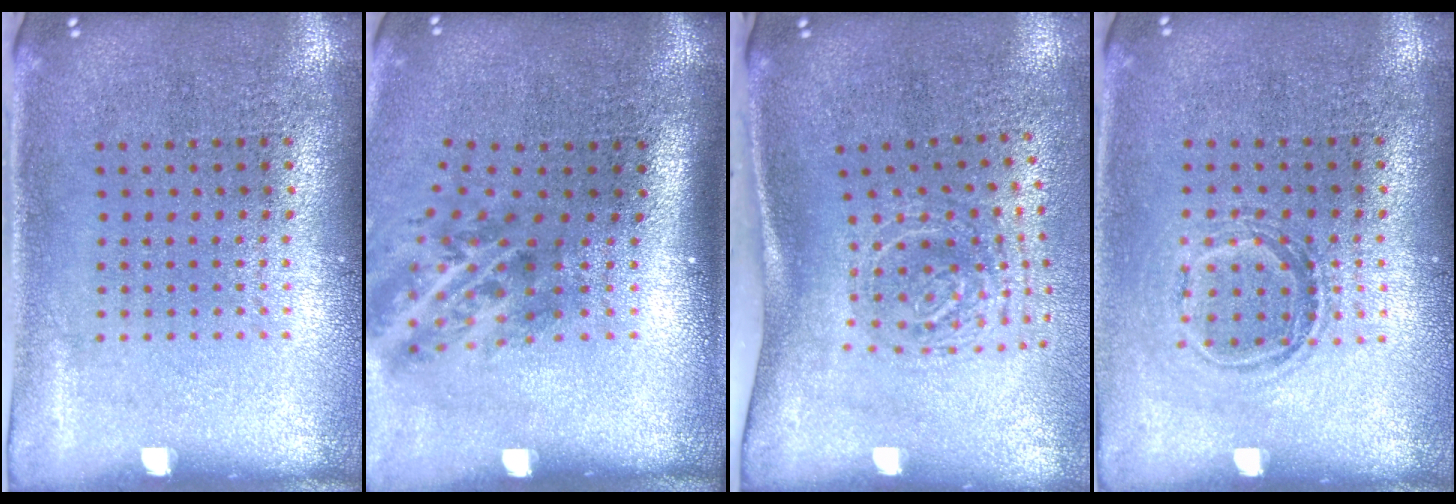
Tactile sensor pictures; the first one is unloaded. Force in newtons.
{"total": 2.1, "press": 1.3, "slide": 1.6}
{"total": 1.9, "press": 1.3, "slide": 1.4}
{"total": 1.1, "press": 0.9, "slide": 0.6}